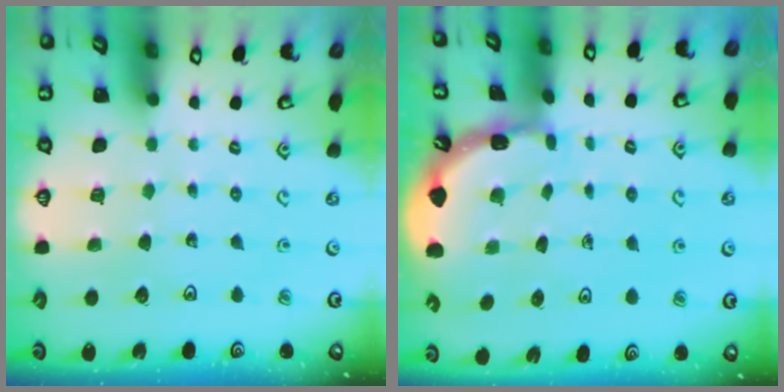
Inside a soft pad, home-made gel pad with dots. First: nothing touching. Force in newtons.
{"total": 1.8, "press": 1.8, "slide": 0.1}